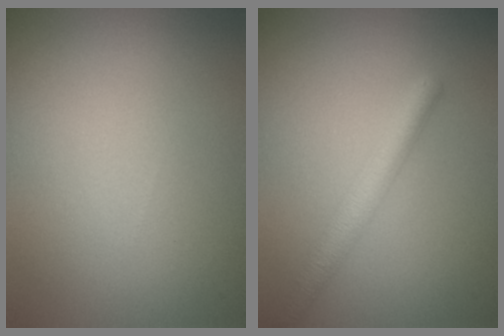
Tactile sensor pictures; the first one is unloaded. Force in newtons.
{"total": 3.0, "press": 3.0, "slide": 0.0}